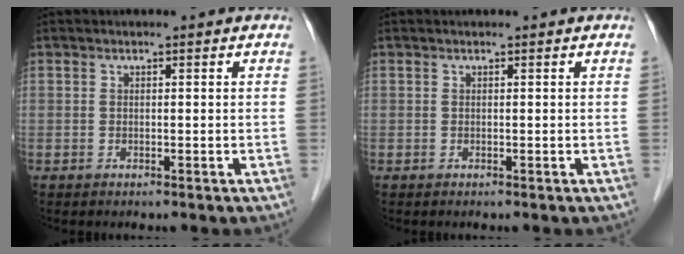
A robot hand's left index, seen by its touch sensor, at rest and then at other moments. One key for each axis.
{"total": 0.0}